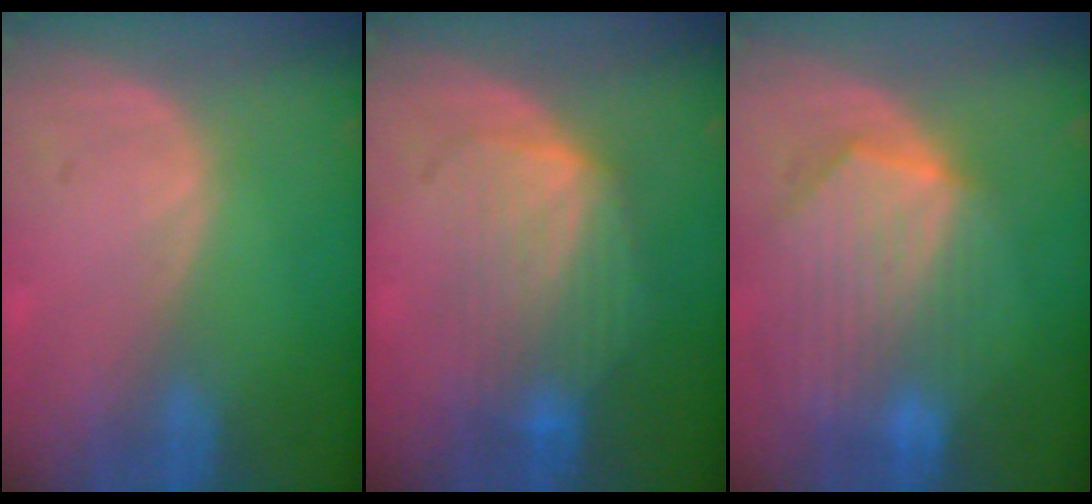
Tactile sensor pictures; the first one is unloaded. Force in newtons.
{"total": 7.4, "press": 7.3, "slide": 1.3}
{"total": 10.4, "press": 9.1, "slide": 4.9}